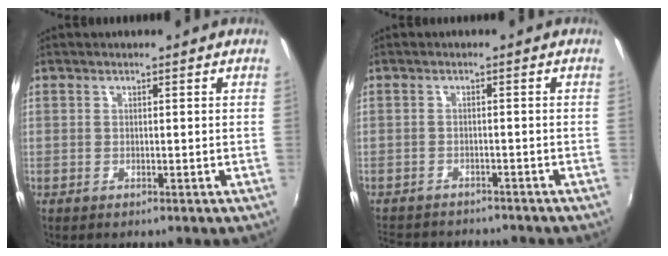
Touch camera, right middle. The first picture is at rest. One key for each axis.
{"total": 9.9, "fx": -9.0, "fy": 2.9, "fz": 3.2, "tx": -0.082, "ty": -0.014, "tz": -0.133}